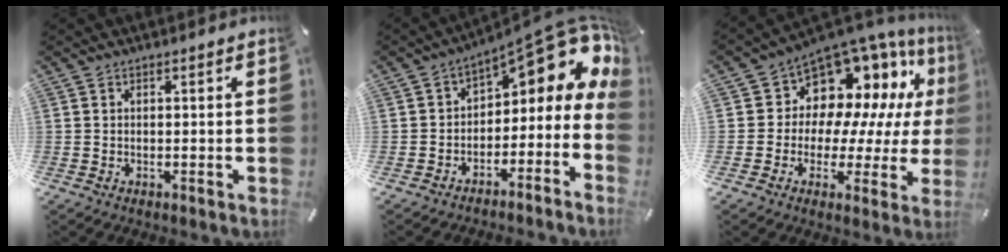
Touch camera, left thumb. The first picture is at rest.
{"total": 11.8, "force": [6.2, 5.7, 8.2], "torque": [-0.094, -0.054, 0.096]}
{"total": 11.6, "force": [7.4, 8.5, 2.8], "torque": [-0.049, -0.081, 0.136]}